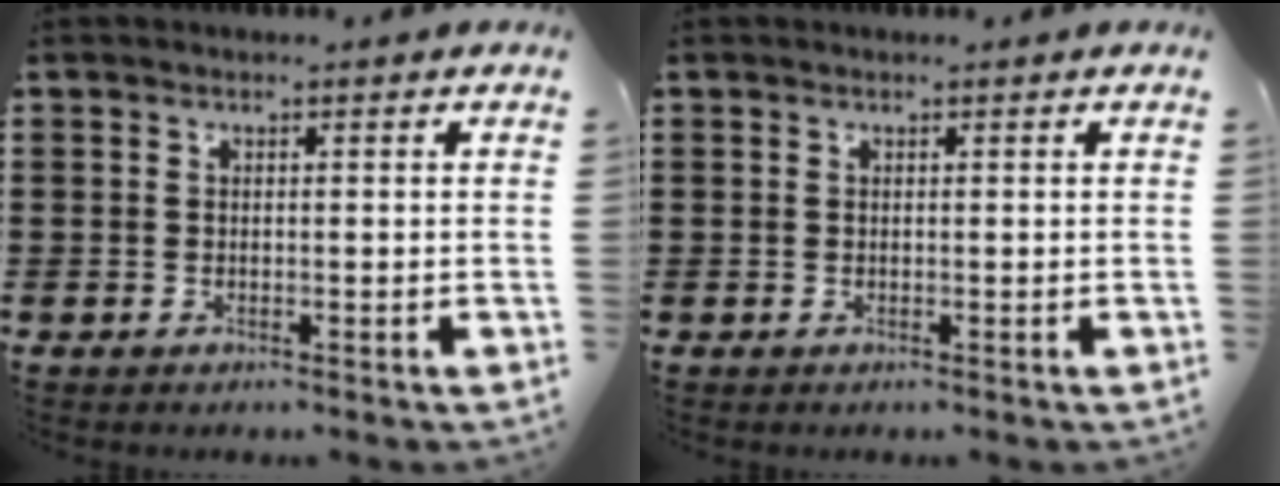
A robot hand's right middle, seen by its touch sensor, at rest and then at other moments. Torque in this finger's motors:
{"motor_torque": [0.00, 0.00, 0.20, -0.01]}